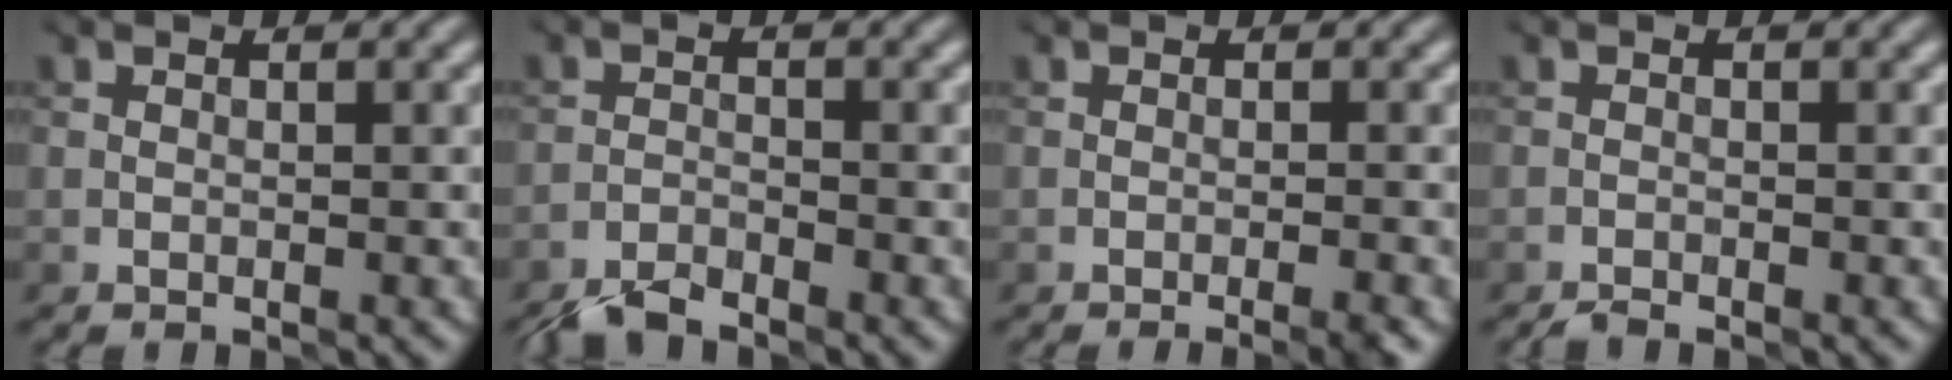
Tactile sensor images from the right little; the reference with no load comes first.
{"total": 3.3, "force": [-3.0, 0.7, 1.2], "torque": [-0.021, -0.005, -0.064]}
{"total": 2.9, "force": [-2.1, 0.2, 2.0], "torque": [-0.039, 0.003, -0.030]}
{"total": 1.0, "force": [-1.0, -0.1, 0.0], "torque": [0.000, 0.000, -0.024]}